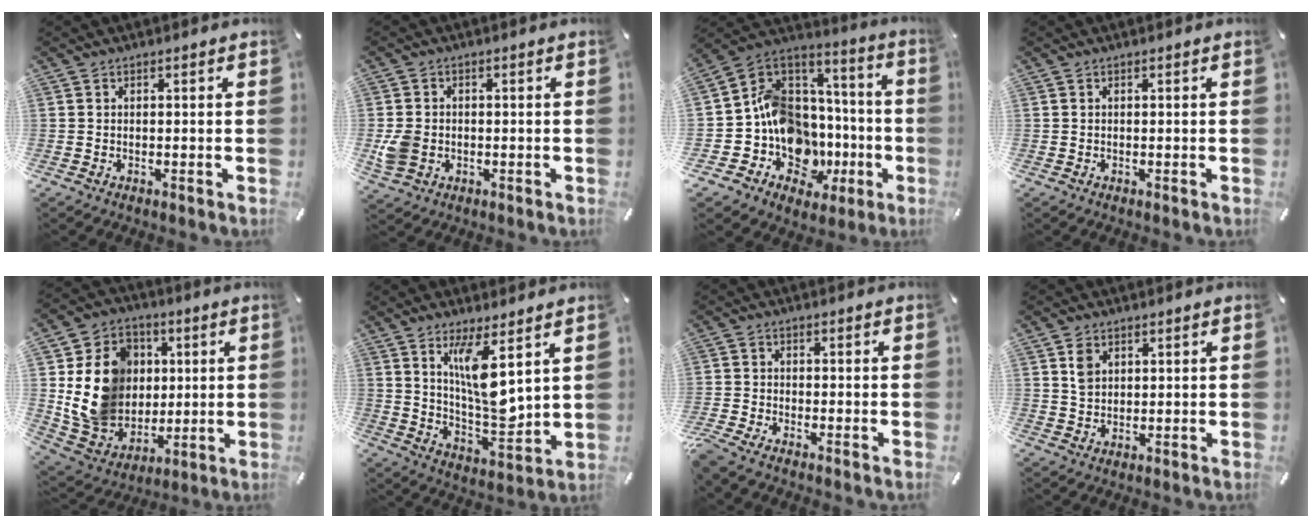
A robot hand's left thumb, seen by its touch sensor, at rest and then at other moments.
{"total": 5.3, "force": [-0.9, 4.4, 2.8], "torque": [-0.061, 0.001, -0.016]}
{"total": 14.1, "force": [-4.5, 12.2, 5.5], "torque": [-0.125, -0.023, -0.062]}
{"total": 0.0}
{"total": 18.3, "force": [2.4, 15.8, 9.0], "torque": [-0.188, 0.004, 0.054]}
{"total": 12.3, "force": [6.0, 3.9, 10.0], "torque": [-0.188, -0.046, 0.101]}
{"total": 2.6, "force": [-2.3, 0.5, 1.0], "torque": [-0.030, 0.003, -0.048]}
{"total": 3.4, "force": [1.7, 2.6, 1.5], "torque": [-0.026, 0.000, 0.031]}